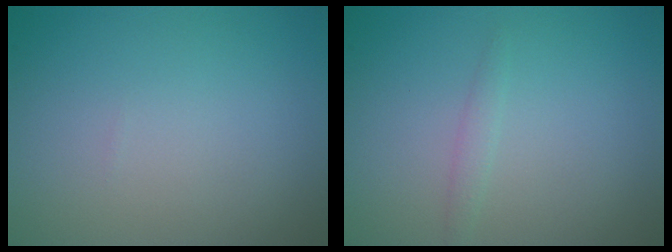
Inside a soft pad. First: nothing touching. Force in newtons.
{"total": 0.9, "press": 0.9, "slide": 0.1}